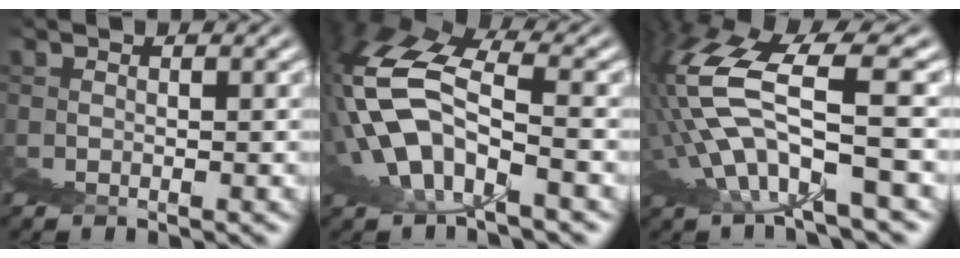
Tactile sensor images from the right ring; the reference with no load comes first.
{"total": 11.5, "force": [3.6, 8.0, 7.5], "torque": [-0.148, 0.024, 0.035]}
{"total": 7.6, "force": [4.3, 1.1, 6.2], "torque": [-0.142, 0.026, 0.069]}